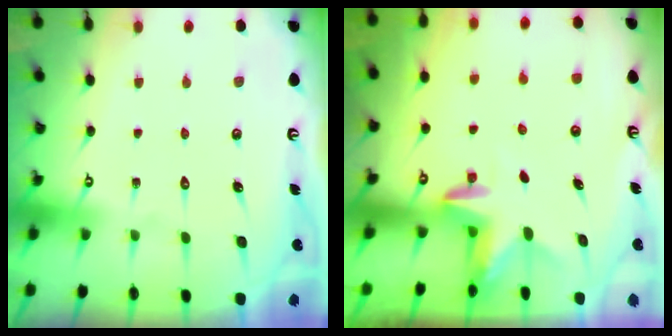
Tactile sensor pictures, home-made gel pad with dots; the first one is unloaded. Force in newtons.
{"total": 3.4, "press": 3.3, "slide": 0.3}